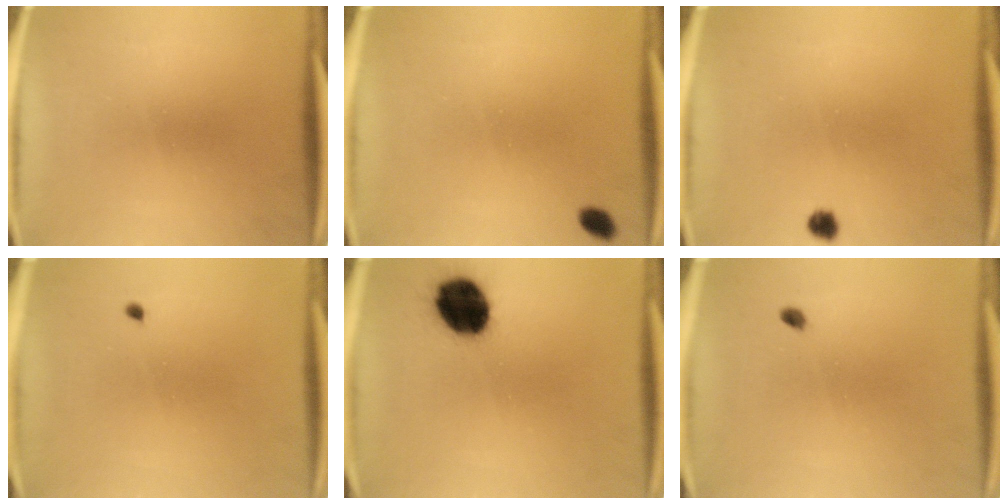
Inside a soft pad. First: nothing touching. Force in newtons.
{"total": 1.8}
{"total": 1.8}
{"total": 0.5}
{"total": 14.2}
{"total": 1.6}